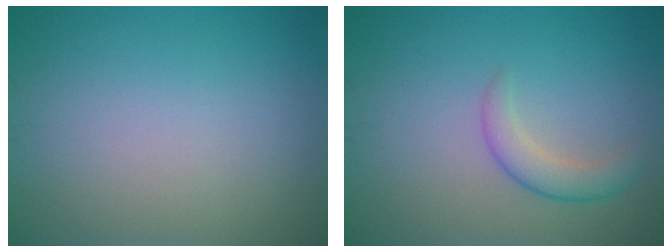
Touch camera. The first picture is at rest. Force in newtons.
{"total": 2.3, "press": 2.3, "slide": 0.1}